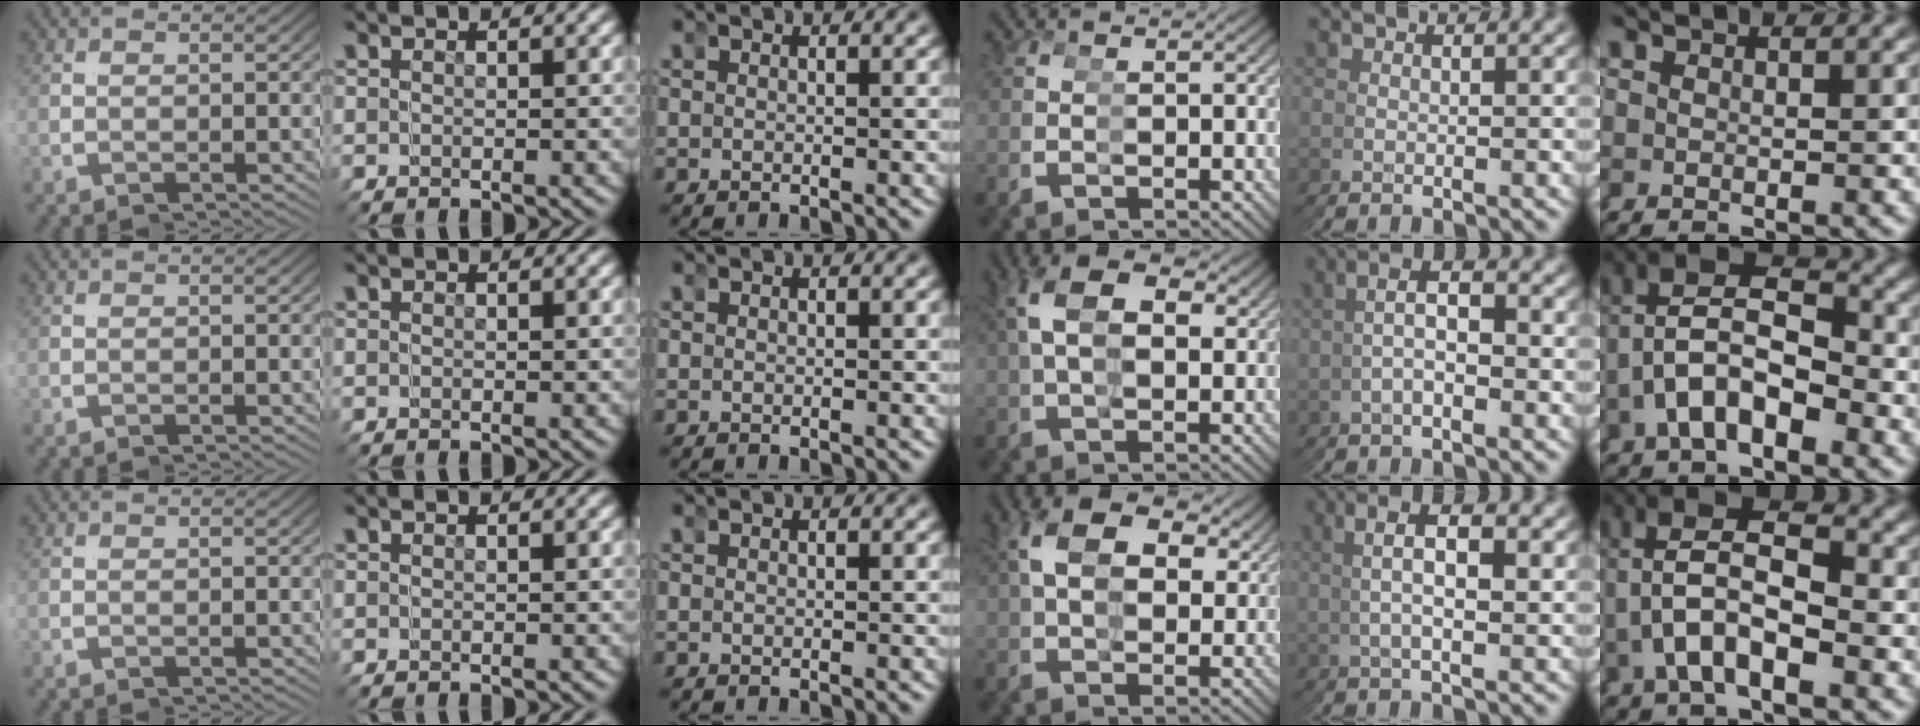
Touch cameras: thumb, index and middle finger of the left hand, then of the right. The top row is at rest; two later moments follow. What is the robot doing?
{"motion": "grasp_and_lifting", "object": "bandage"}